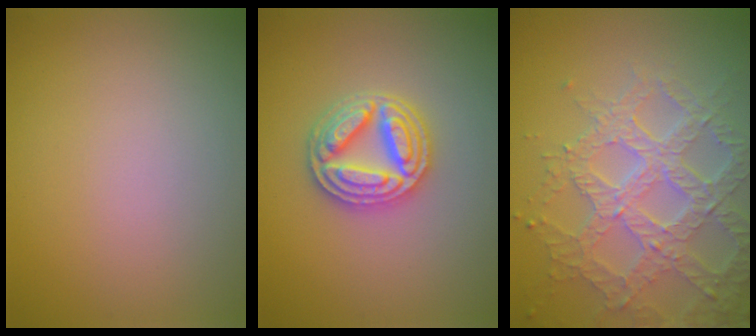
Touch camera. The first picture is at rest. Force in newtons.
{"total": 5.0, "press": 5.0, "slide": 0.8}
{"total": 7.1, "press": 5.1, "slide": 4.9}